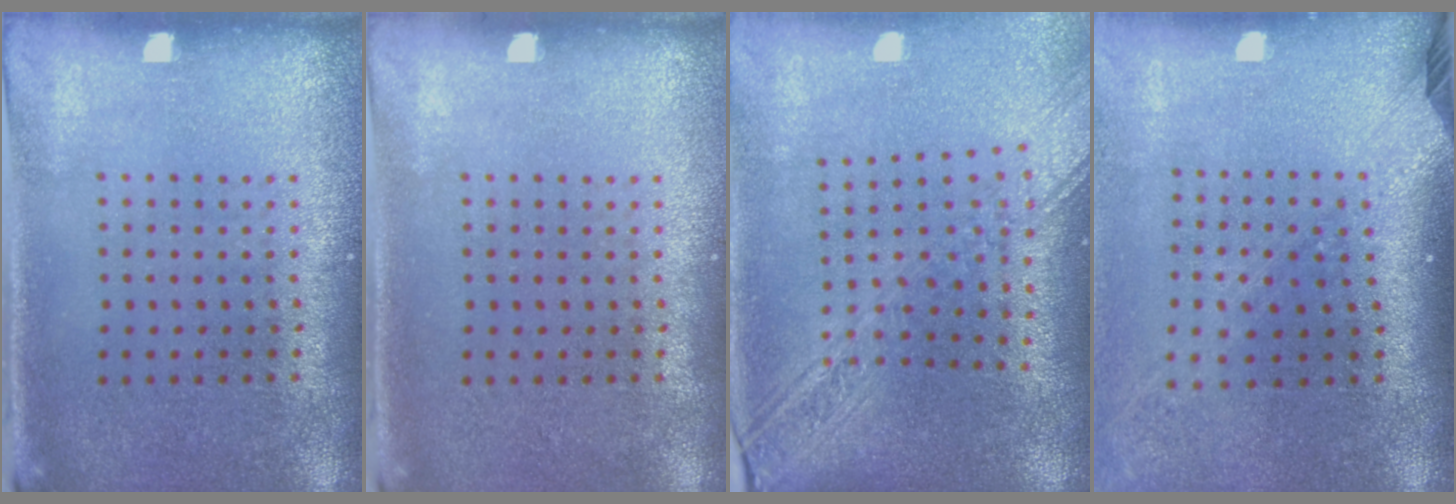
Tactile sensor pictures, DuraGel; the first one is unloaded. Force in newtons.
{"total": 0.0}
{"total": 2.7, "press": 2.1, "slide": 1.6}
{"total": 2.3, "press": 1.7, "slide": 1.6}